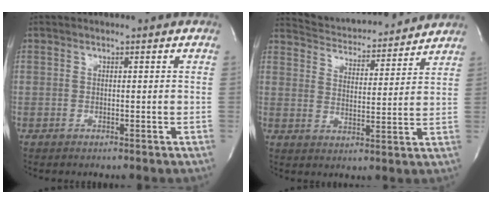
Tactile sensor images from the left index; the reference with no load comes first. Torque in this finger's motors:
{"motor_torque": [-0.22, -0.06, 0.09, 0.04]}